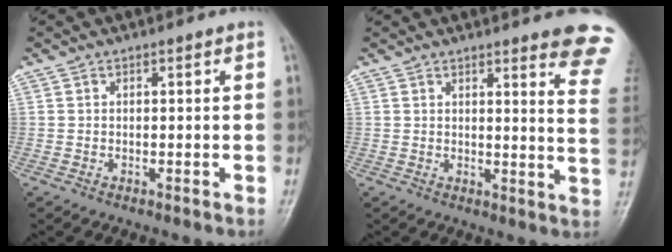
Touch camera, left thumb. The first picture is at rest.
{"total": 11.6, "force": [9.6, 1.3, 6.4], "torque": [-0.048, -0.071, 0.088]}